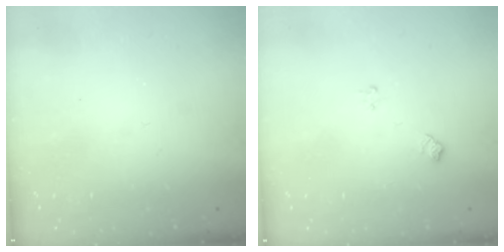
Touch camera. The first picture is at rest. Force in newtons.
{"total": 6.1, "press": 6.1, "slide": 0.7}